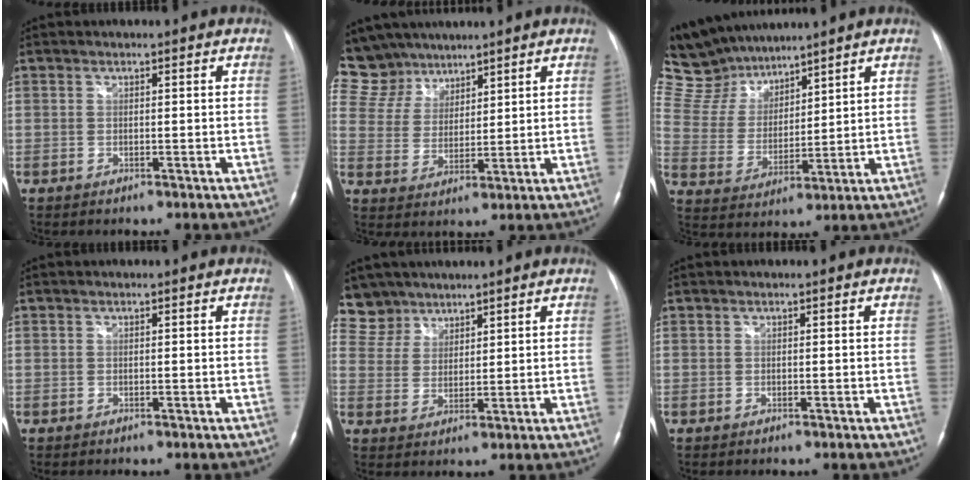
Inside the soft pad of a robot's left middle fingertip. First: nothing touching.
{"total": 9.0, "force": [7.7, 4.6, 0.1], "torque": [-0.010, 0.017, 0.160]}
{"total": 11.6, "force": [10.7, 3.7, 2.7], "torque": [-0.074, 0.020, 0.217]}
{"total": 0.0}
{"total": 5.9, "force": [4.9, 3.3, -0.7], "torque": [0.019, 0.006, 0.100]}
{"total": 0.0}